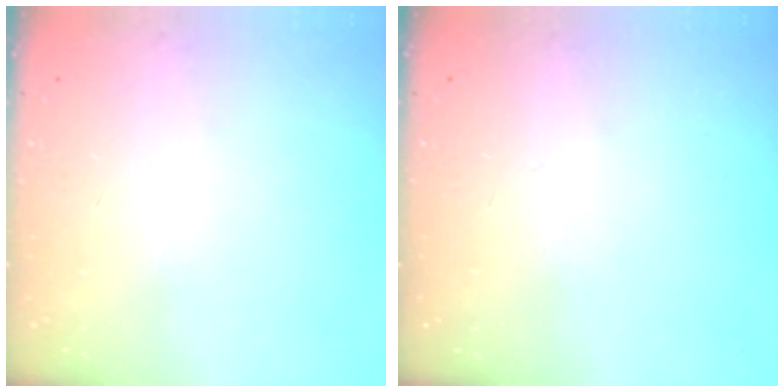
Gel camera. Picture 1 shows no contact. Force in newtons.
{"total": 0.0}